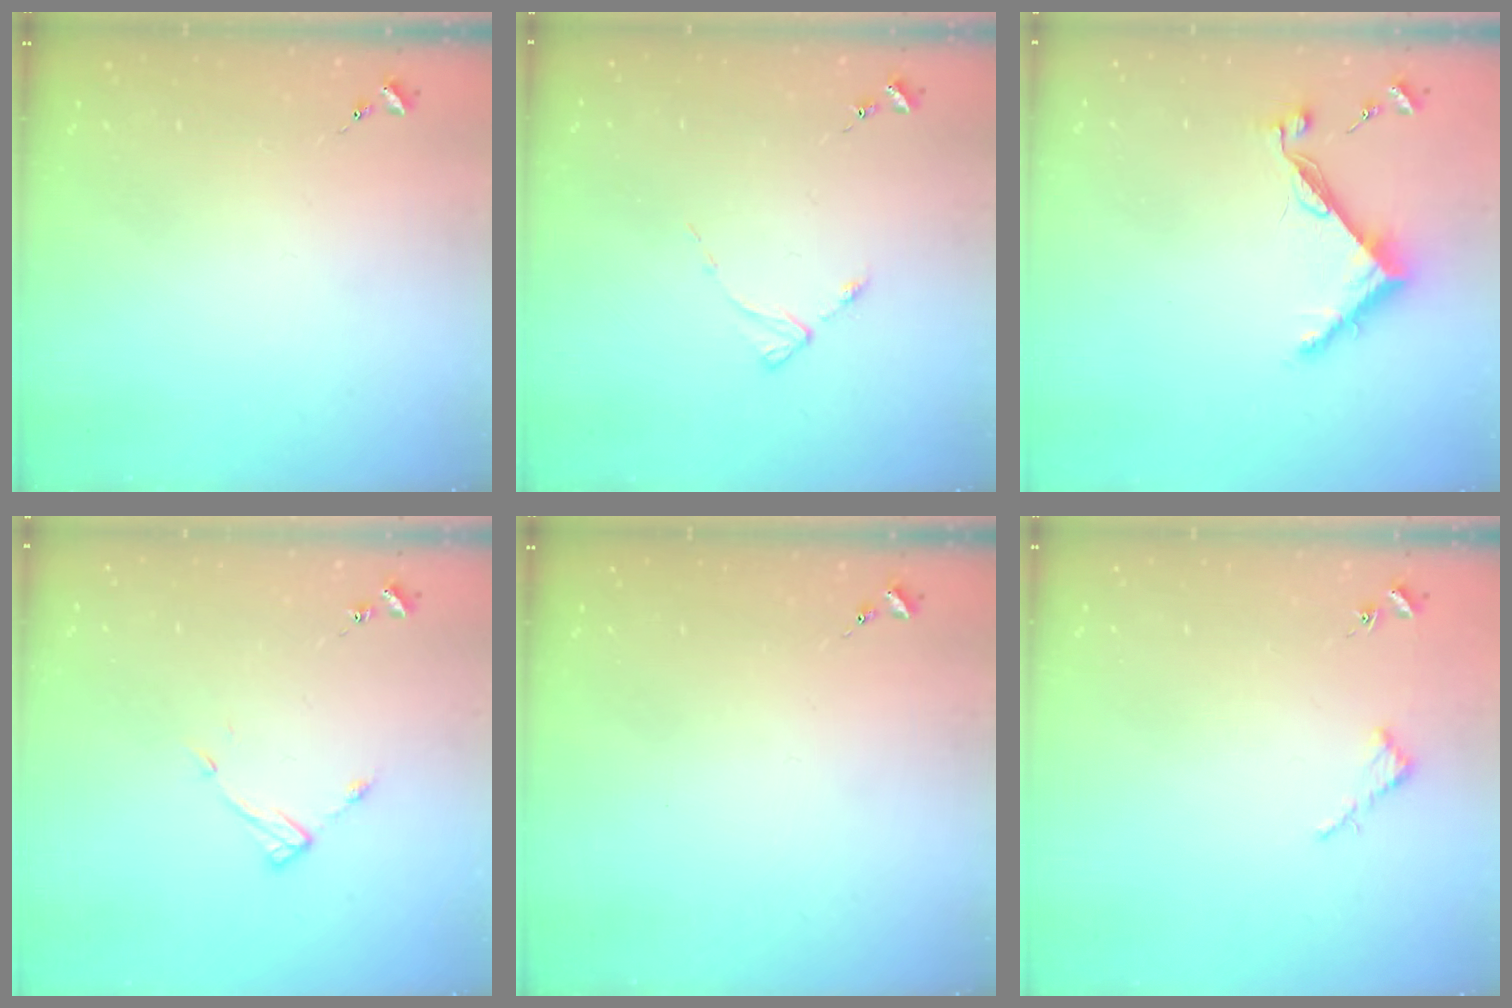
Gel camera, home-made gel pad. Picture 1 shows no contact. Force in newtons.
{"total": 2.9, "press": 2.8, "slide": 0.4}
{"total": 8.2, "press": 8.2, "slide": 0.2}
{"total": 7.9, "press": 7.9, "slide": 0.3}
{"total": 0.0}
{"total": 2.6, "press": 2.6, "slide": 0.2}